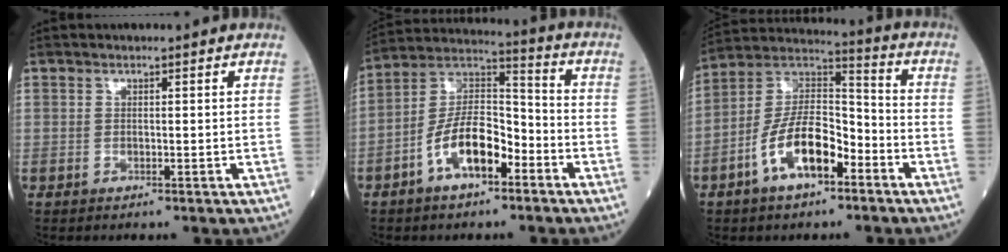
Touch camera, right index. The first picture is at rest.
{"total": 12.1, "force": [-5.6, 5.0, 9.5], "torque": [-0.187, 0.021, -0.103]}
{"total": 12.5, "force": [-5.8, 5.2, 9.8], "torque": [-0.195, 0.020, -0.107]}